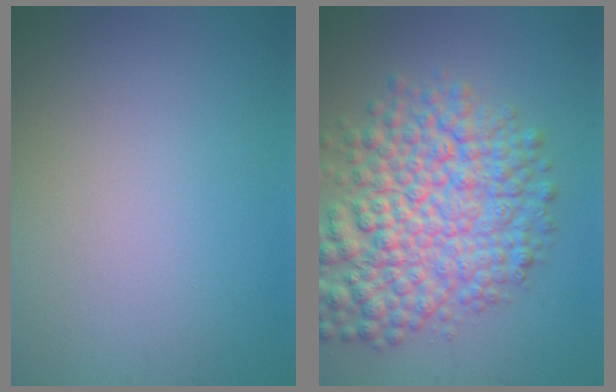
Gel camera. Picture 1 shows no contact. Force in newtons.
{"total": 9.4, "press": 9.4, "slide": 0.3}